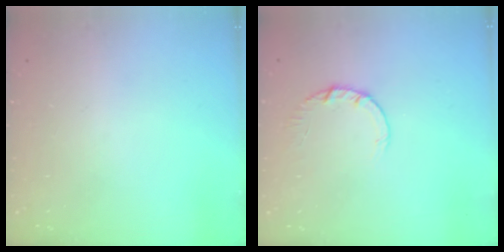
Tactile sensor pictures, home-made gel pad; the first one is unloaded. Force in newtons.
{"total": 2.7, "press": 2.7, "slide": 0.4}